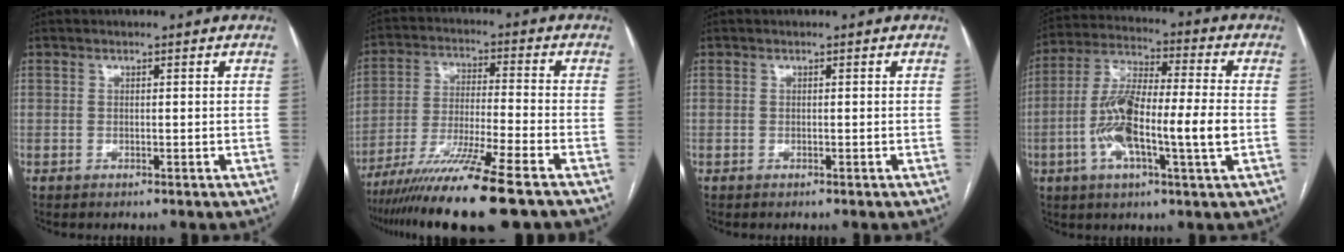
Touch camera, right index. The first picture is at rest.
{"total": 15.6, "force": [-11.5, -0.8, 10.5], "torque": [-0.197, -0.046, -0.198]}
{"total": 0.0}
{"total": 14.5, "force": [-2.9, 1.8, 14.1], "torque": [-0.278, 0.008, -0.057]}